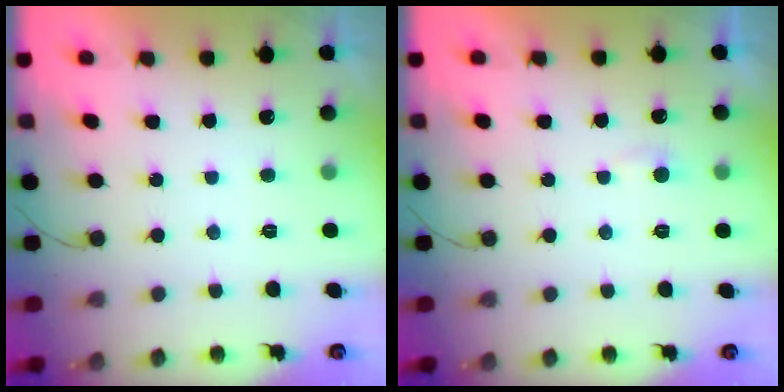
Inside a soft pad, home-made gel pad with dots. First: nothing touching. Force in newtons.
{"total": 3.4, "press": 3.4, "slide": 0.4}